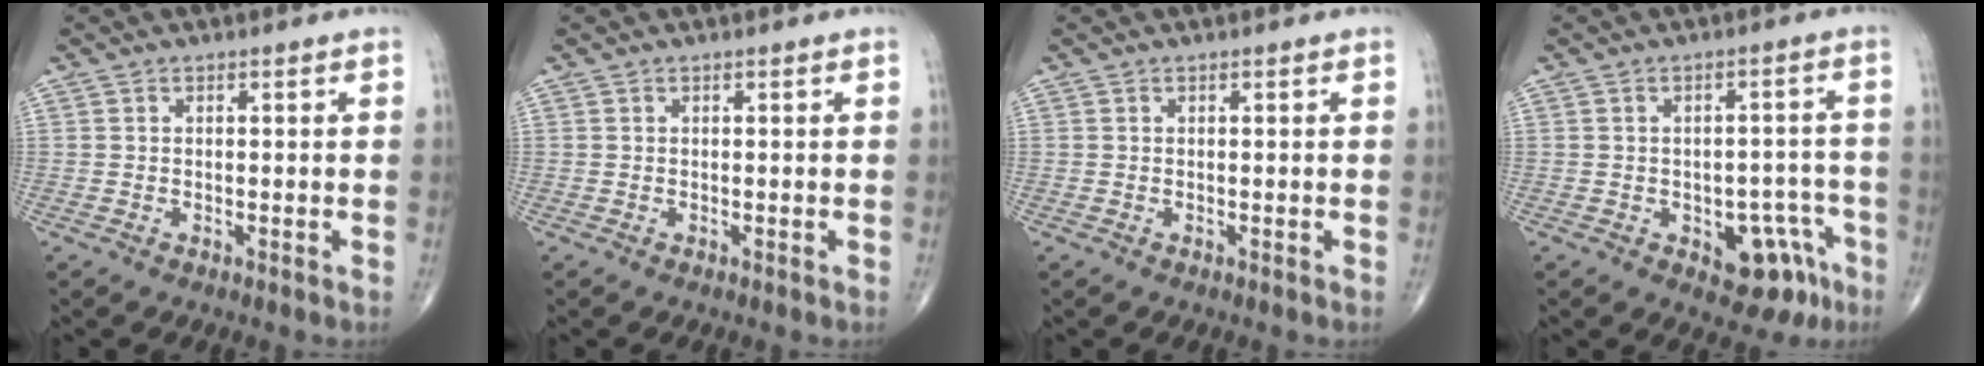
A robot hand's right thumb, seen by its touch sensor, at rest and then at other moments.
{"total": 0.0}
{"total": 0.0}
{"total": 9.6, "force": [-4.6, 5.5, 6.4], "torque": [-0.039, 0.037, -0.049]}